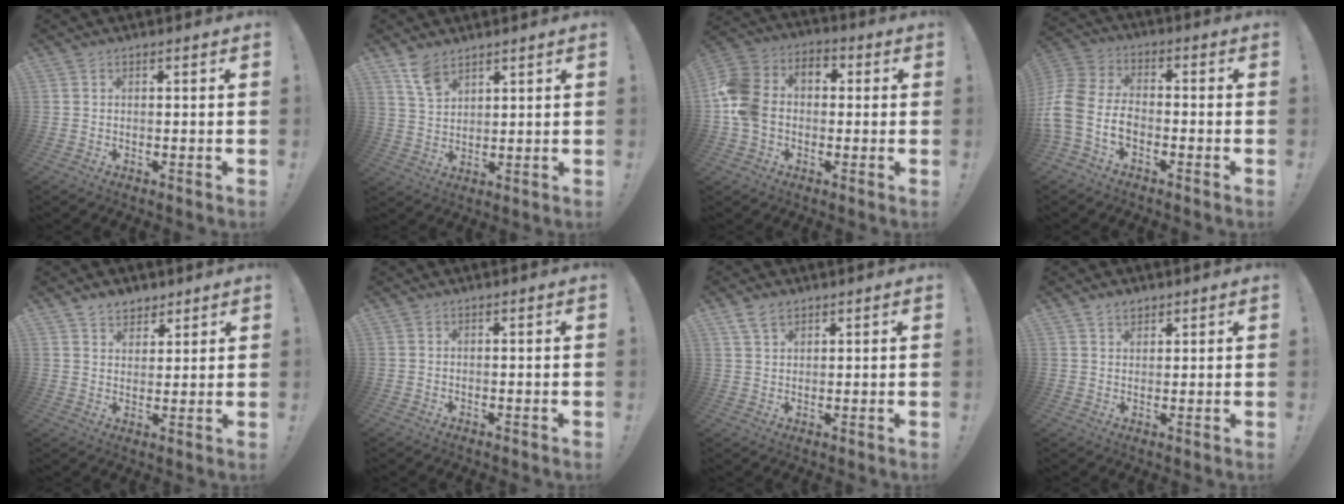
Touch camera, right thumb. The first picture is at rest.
{"total": 6.8, "force": [5.0, 3.1, 3.5], "torque": [-0.057, -0.028, 0.093]}
{"total": 13.0, "force": [-1.7, 10.6, 7.3], "torque": [-0.144, 0.023, -0.030]}
{"total": 12.5, "force": [-4.3, 8.3, 8.4], "torque": [-0.183, 0.017, -0.077]}
{"total": 5.9, "force": [4.4, 3.8, 0.7], "torque": [-0.003, -0.030, 0.084]}
{"total": 0.0}
{"total": 4.9, "force": [3.3, 2.9, 2.2], "torque": [-0.035, -0.011, 0.062]}
{"total": 3.4, "force": [2.5, 2.1, 1.0], "torque": [-0.003, -0.015, 0.045]}